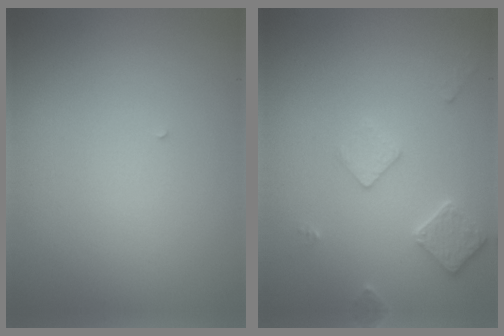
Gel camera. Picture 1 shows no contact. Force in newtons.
{"total": 2.5, "press": 2.4, "slide": 0.4}